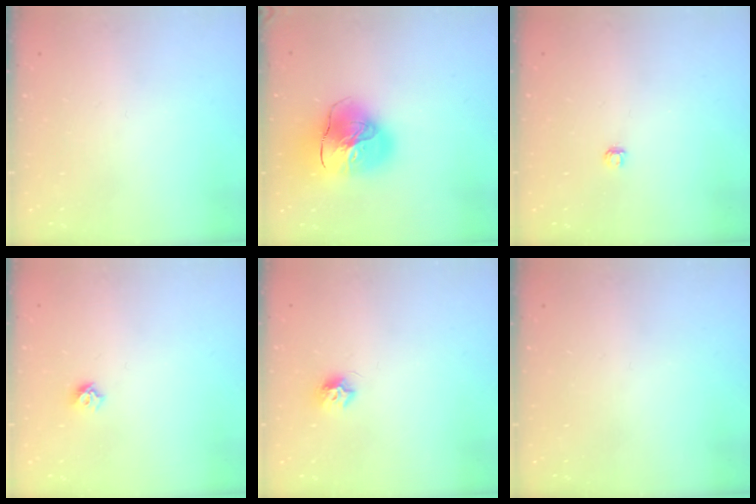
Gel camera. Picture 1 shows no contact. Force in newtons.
{"total": 17.4, "press": 17.2, "slide": 2.3}
{"total": 2.8, "press": 2.8, "slide": 0.3}
{"total": 4.9, "press": 4.8, "slide": 0.8}
{"total": 7.1, "press": 7.0, "slide": 0.3}
{"total": 0.0}